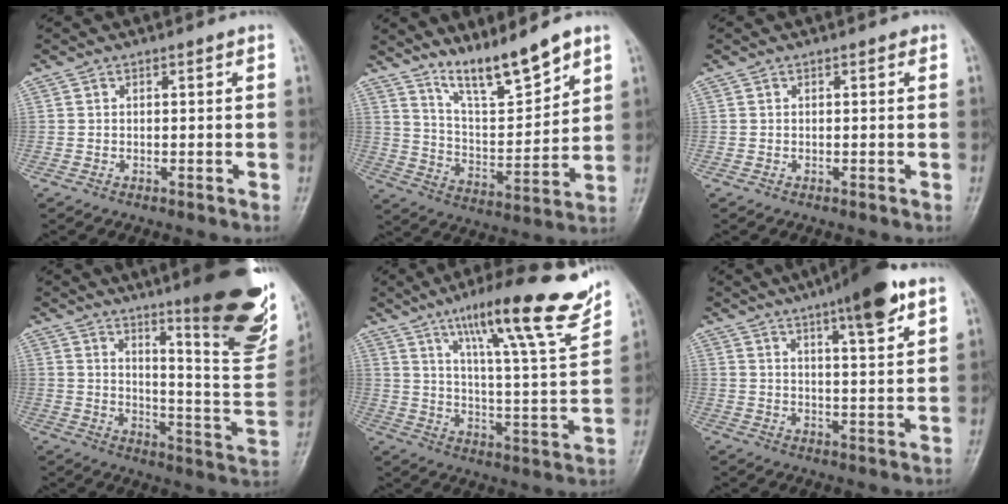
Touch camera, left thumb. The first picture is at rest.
{"total": 11.6, "force": [9.4, 1.9, 6.6], "torque": [-0.098, -0.069, 0.178]}
{"total": 0.0}
{"total": 24.4, "force": [14.1, 4.6, 19.4], "torque": [-0.227, -0.077, 0.202]}
{"total": 20.9, "force": [14.5, 2.4, 14.9], "torque": [-0.200, -0.068, 0.221]}
{"total": 12.1, "force": [7.2, 2.2, 9.4], "torque": [-0.126, -0.030, 0.104]}